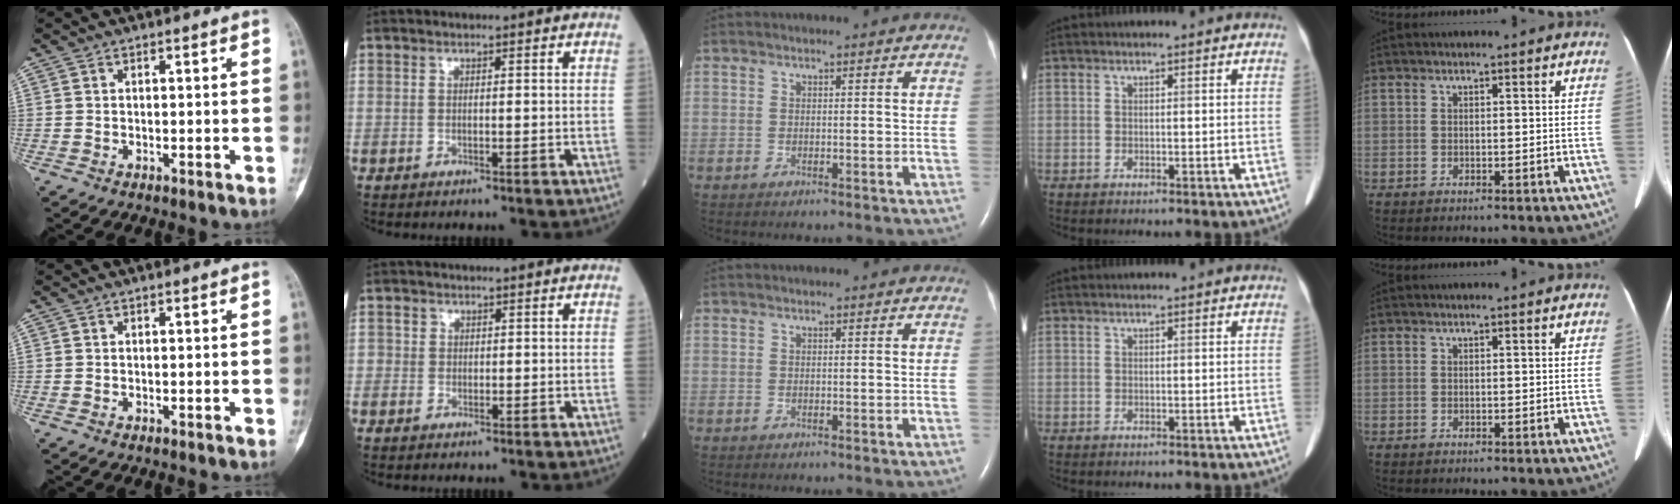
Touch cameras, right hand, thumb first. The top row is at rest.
{"index": {"total": 1.0, "force": [0.0, 1.0, 0.2], "torque": [0.003, 0.002, -0.002]}}